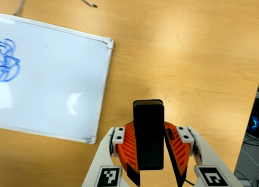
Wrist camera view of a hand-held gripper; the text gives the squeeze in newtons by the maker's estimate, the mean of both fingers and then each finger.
{"total": 6.1, "left": 5.7, "right": 6.4}